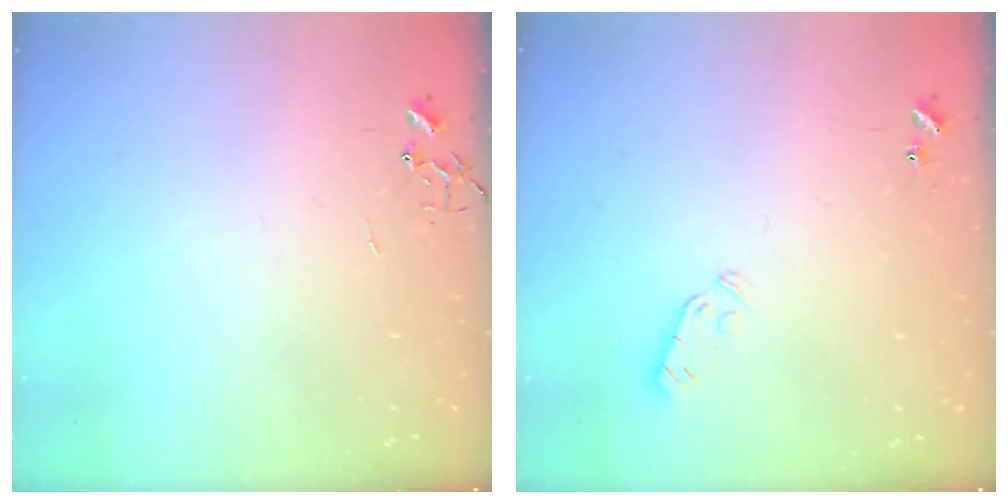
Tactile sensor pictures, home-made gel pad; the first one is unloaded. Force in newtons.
{"total": 3.0, "press": 2.9, "slide": 0.9}